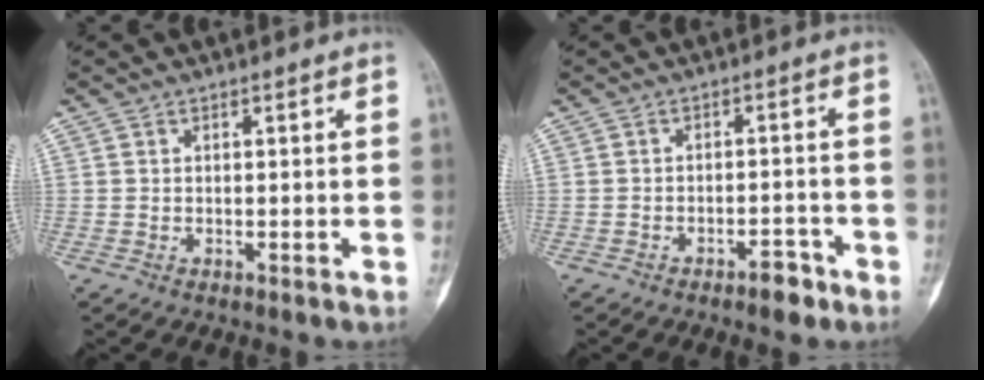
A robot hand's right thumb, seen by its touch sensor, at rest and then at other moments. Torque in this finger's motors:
{"motor_torque": [1.57, 1.37, 0.19, -0.40, 0.00]}